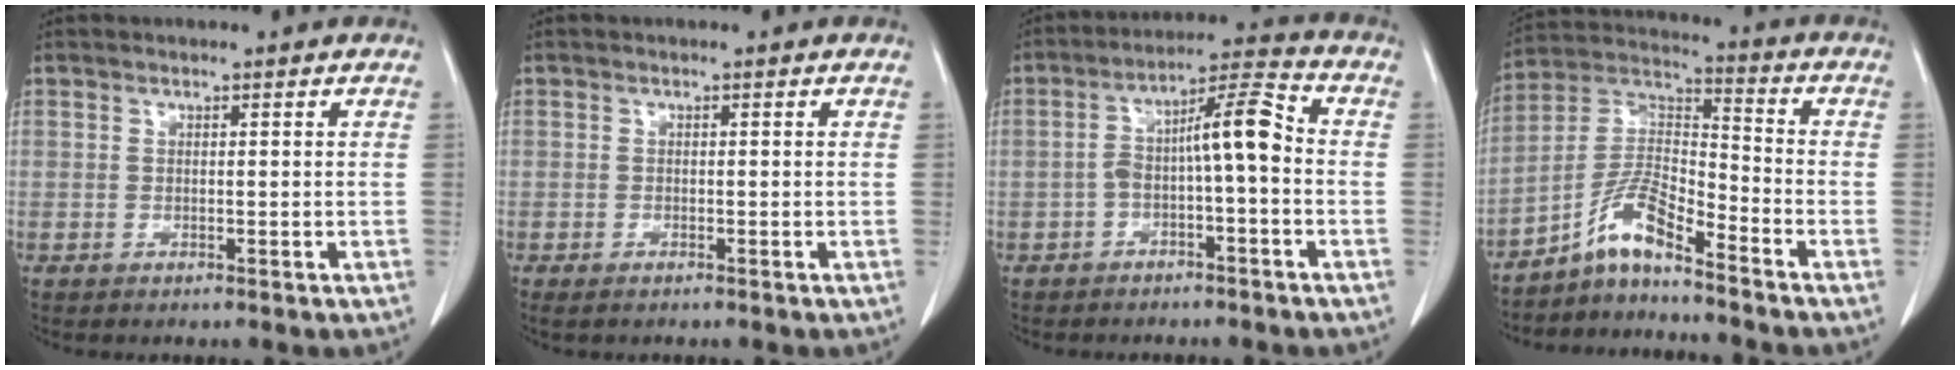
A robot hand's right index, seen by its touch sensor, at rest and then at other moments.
{"total": 0.9, "force": [-0.7, 0.2, 0.6], "torque": [-0.014, -0.004, -0.007]}
{"total": 8.4, "force": [-1.2, 1.4, 8.2], "torque": [-0.139, 0.036, -0.024]}
{"total": 8.1, "force": [-6.3, 0.8, 5.1], "torque": [-0.111, 0.013, -0.122]}